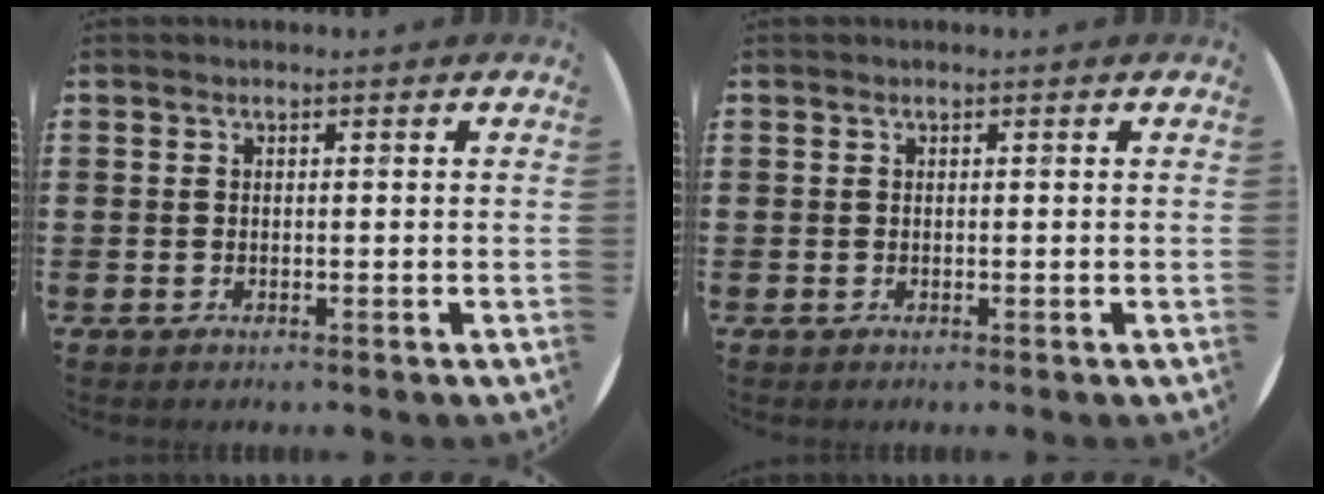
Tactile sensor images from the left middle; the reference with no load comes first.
{"total": 0.0}